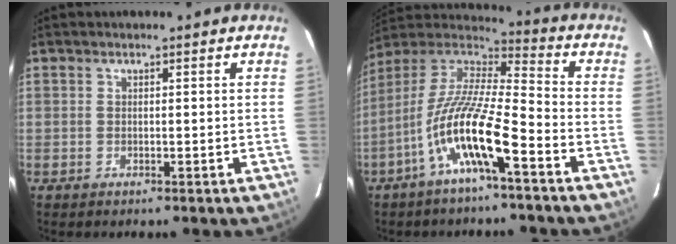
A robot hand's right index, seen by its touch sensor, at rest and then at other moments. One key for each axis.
{"total": 15.5, "fx": -7.2, "fy": 2.7, "fz": 13.4, "tx": -0.250, "ty": -0.011, "tz": -0.144}